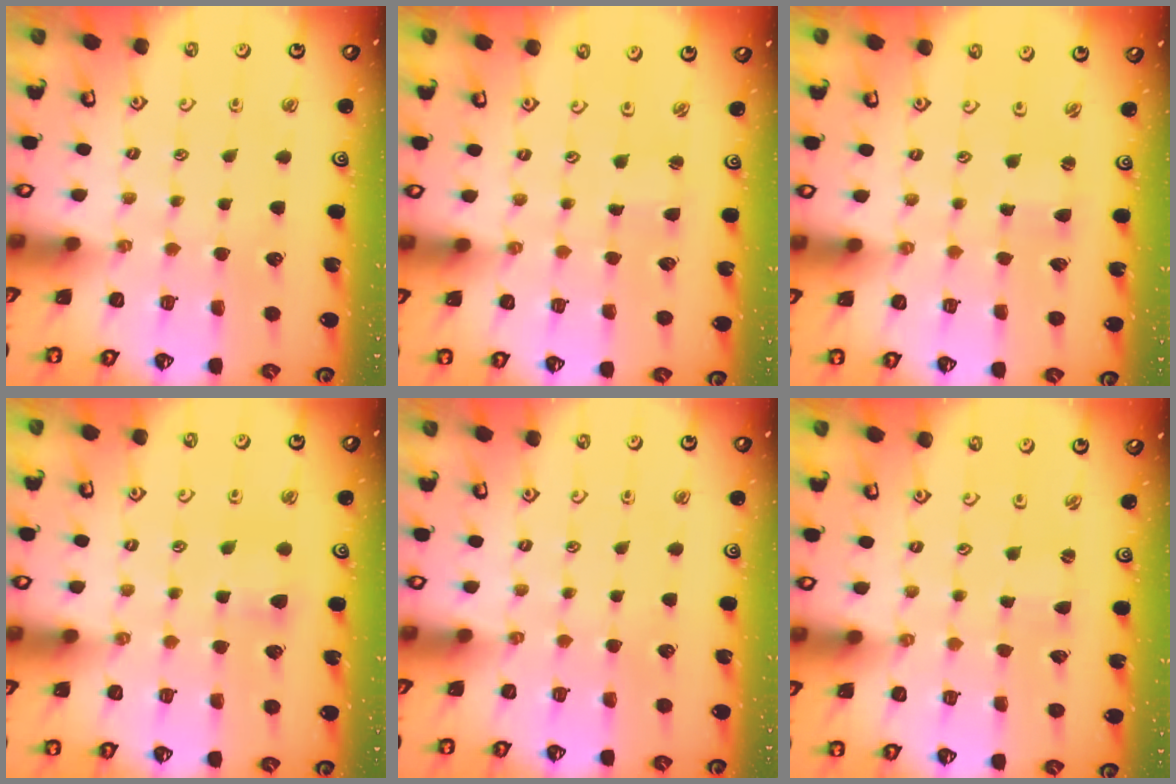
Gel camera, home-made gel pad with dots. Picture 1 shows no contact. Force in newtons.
{"total": 0.9, "press": 0.9, "slide": 0.0}
{"total": 1.7, "press": 1.7, "slide": 0.4}
{"total": 4.5, "press": 4.4, "slide": 0.7}
{"total": 0.0}
{"total": 0.0}